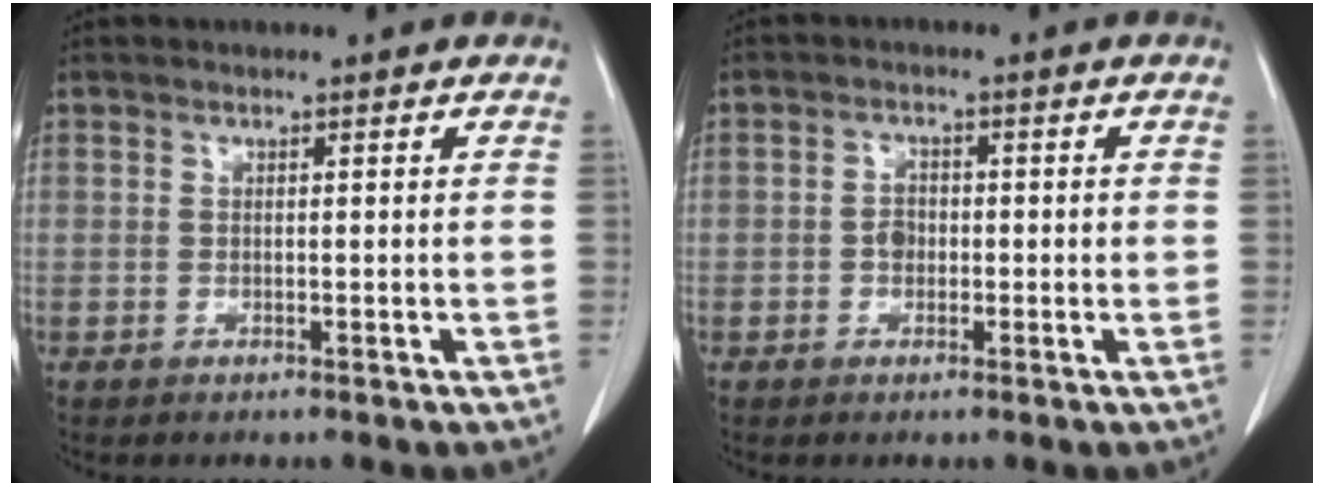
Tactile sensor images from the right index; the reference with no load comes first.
{"total": 2.3, "force": [-0.4, 1.8, 1.4], "torque": [-0.024, 0.006, -0.008]}